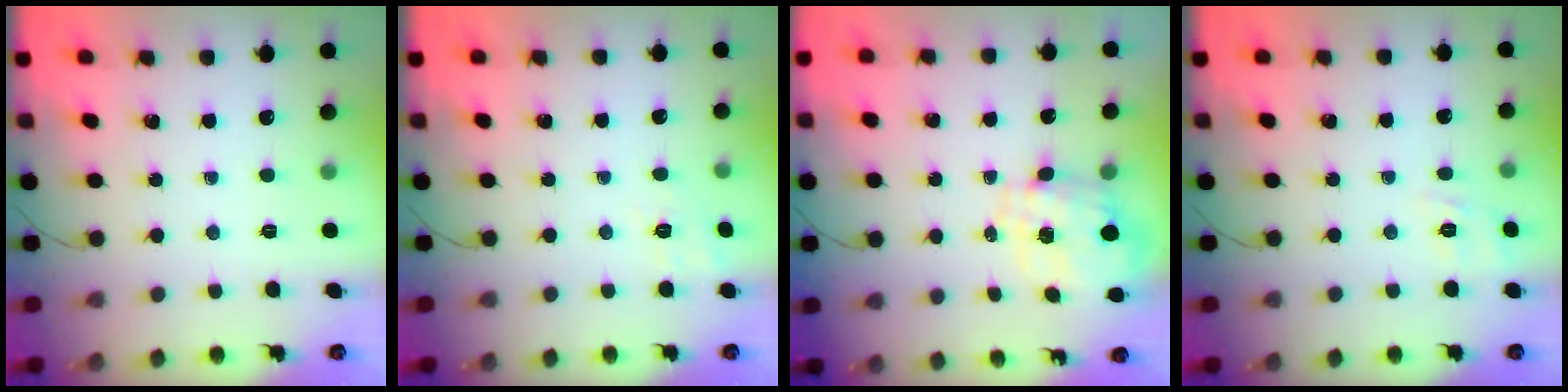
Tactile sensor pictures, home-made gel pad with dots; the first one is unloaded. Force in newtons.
{"total": 2.4, "press": 1.2, "slide": 2.1}
{"total": 1.5, "press": 1.5, "slide": 0.4}
{"total": 2.0, "press": 0.6, "slide": 1.9}